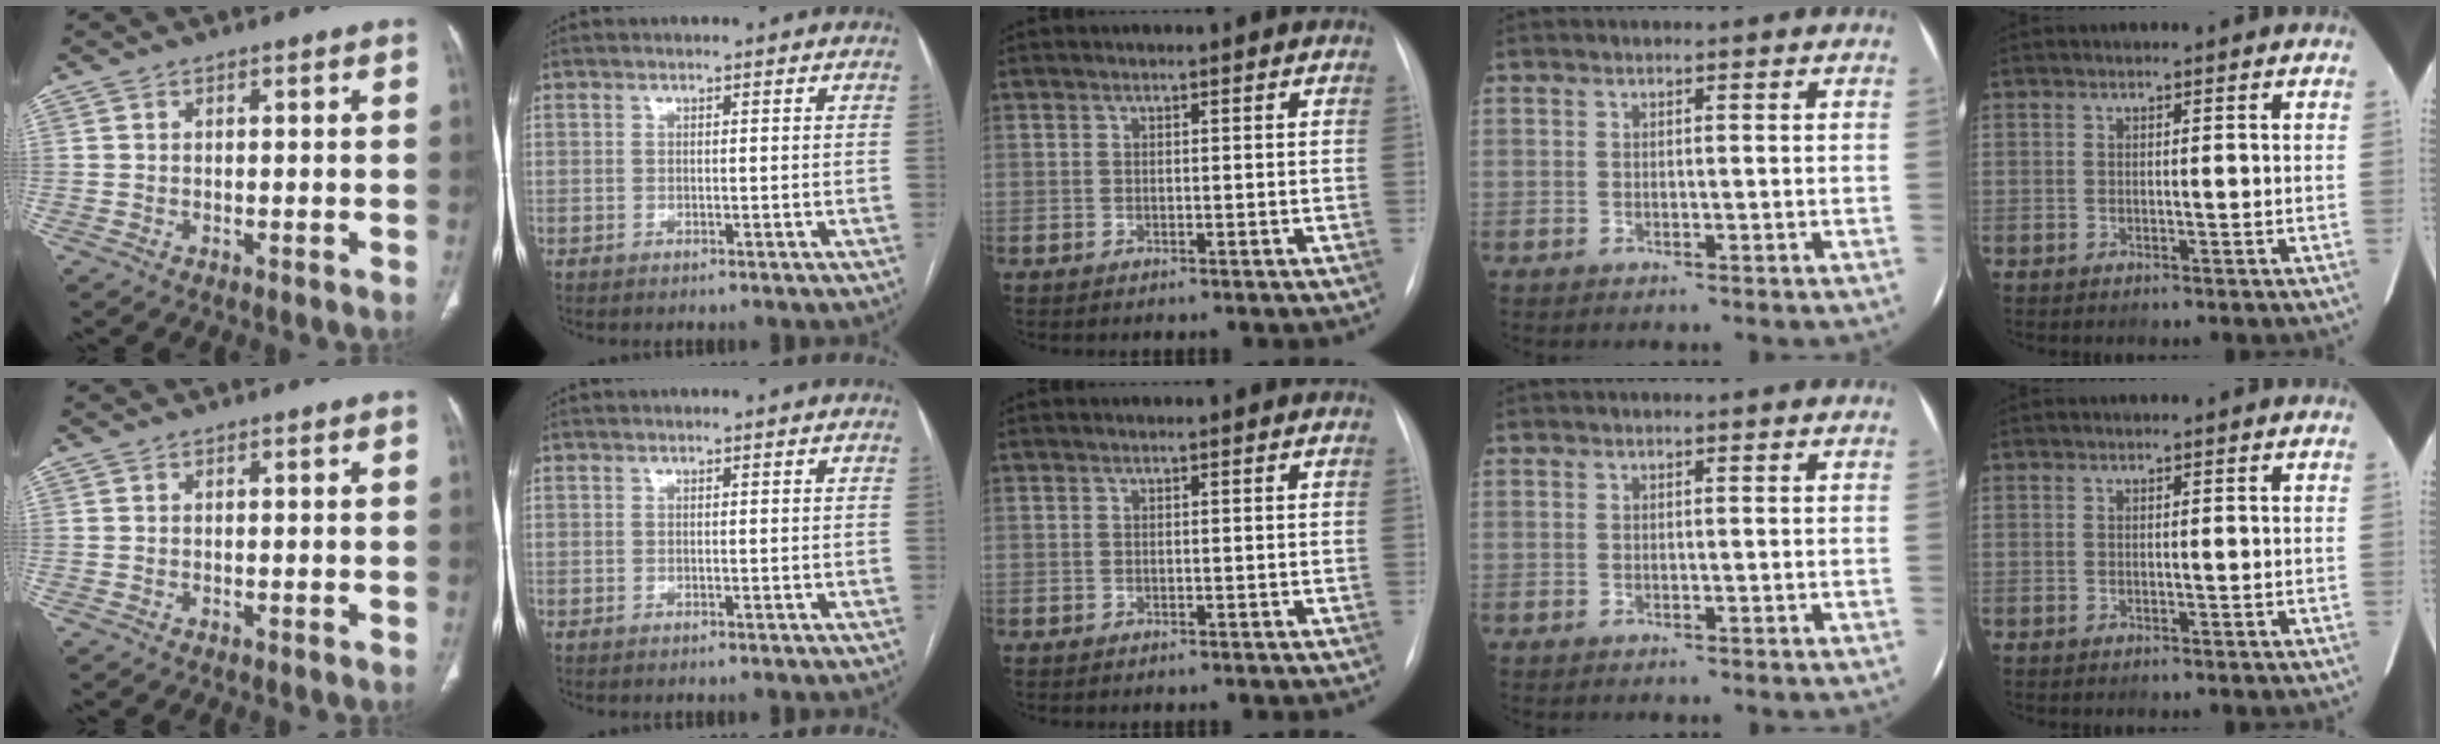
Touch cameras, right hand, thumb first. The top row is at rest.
{}